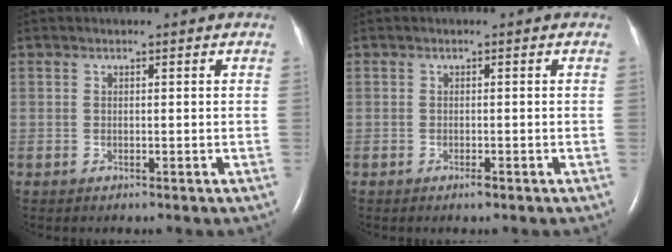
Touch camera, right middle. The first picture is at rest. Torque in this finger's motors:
{"motor_torque": [0.15, 0.02, 0.10, 0.02]}